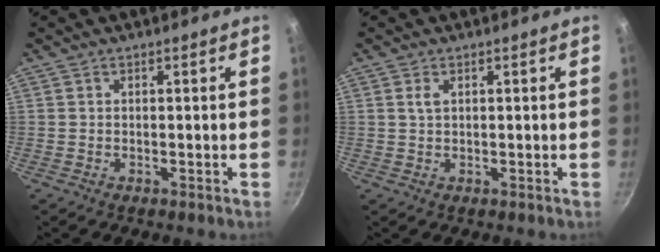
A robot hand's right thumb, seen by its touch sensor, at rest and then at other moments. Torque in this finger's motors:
{"motor_torque": [-0.71, 0.04, -0.30, 0.15, 0.05]}